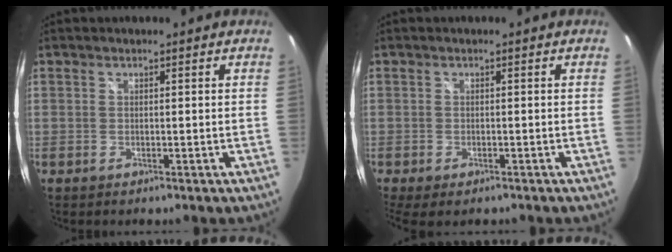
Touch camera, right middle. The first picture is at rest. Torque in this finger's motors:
{"motor_torque": [1.13, -1.01, 0.18, 0.09]}